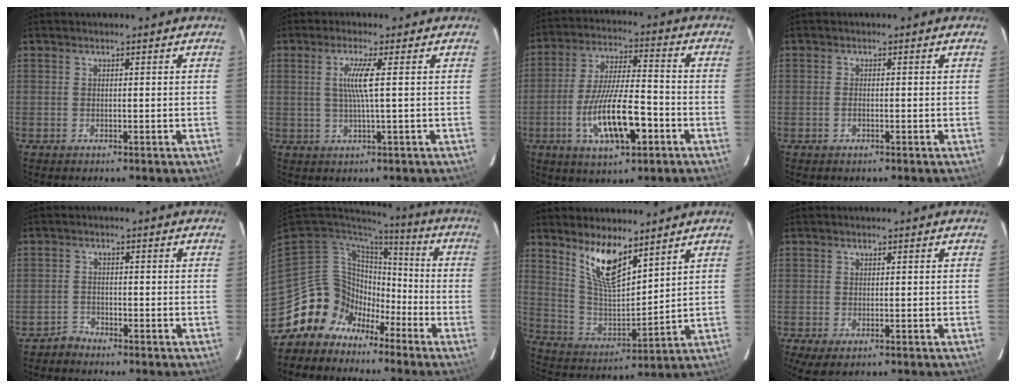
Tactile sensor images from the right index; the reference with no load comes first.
{"total": 4.6, "force": [0.8, -0.8, 4.5], "torque": [-0.085, -0.003, 0.014]}
{"total": 14.6, "force": [-5.5, 4.3, 12.8], "torque": [-0.253, -0.011, -0.090]}
{"total": 1.2, "force": [-0.5, 0.6, 0.9], "torque": [-0.021, 0.001, -0.010]}
{"total": 2.0, "force": [-1.7, 0.9, -0.6], "torque": [0.009, 0.010, -0.034]}
{"total": 13.6, "force": [-8.7, 10.1, 2.7], "torque": [-0.071, 0.035, -0.151]}
{"total": 12.0, "force": [8.2, 3.9, 7.8], "torque": [-0.148, -0.004, 0.169]}
{"total": 2.9, "force": [-1.1, 1.5, 2.3], "torque": [-0.046, -0.012, -0.015]}